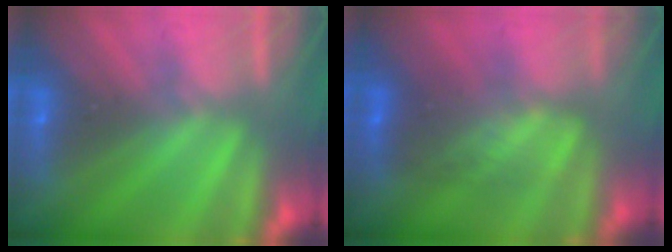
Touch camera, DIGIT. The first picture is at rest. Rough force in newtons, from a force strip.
{"total": 3.3}